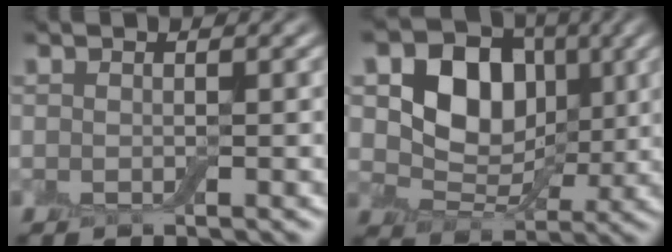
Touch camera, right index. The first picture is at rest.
{"total": 8.3, "force": [2.0, 6.4, 4.8], "torque": [-0.074, -0.006, 0.024]}